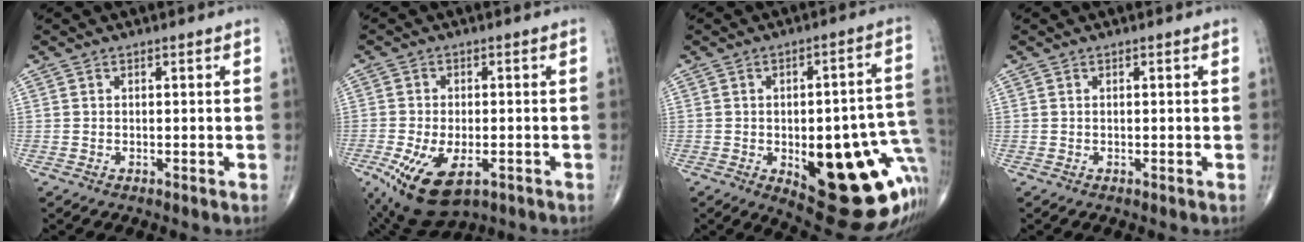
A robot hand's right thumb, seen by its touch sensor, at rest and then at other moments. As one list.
[{"total": 12.2, "force": [-5.2, 6.1, 9.2], "torque": [-0.176, -0.002, -0.076]}, {"total": 25.3, "force": [-6.5, 9.8, 22.3], "torque": [-0.219, 0.021, -0.056]}, {"total": 0.0}]